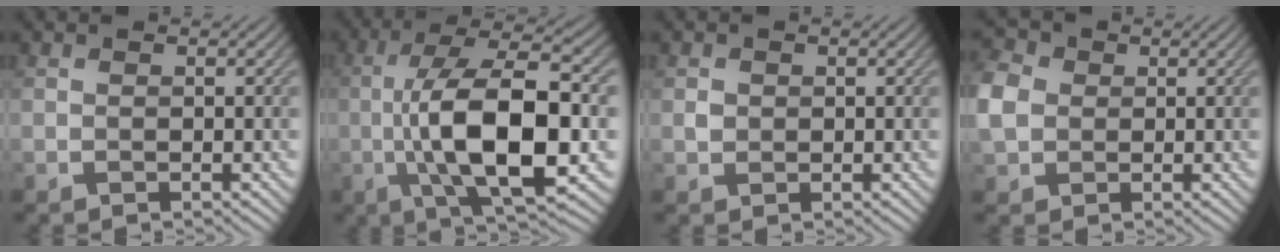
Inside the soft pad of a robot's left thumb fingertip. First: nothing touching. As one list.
[{"total": 14.1, "force": [-1.9, 5.2, 13.0], "torque": [-0.240, -0.006, -0.033]}, {"total": 1.2, "force": [0.2, 1.1, 0.4], "torque": [-0.007, -0.003, 0.001]}, {"total": 5.6, "force": [0.4, 4.8, 3.0], "torque": [-0.096, 0.011, 0.000]}]